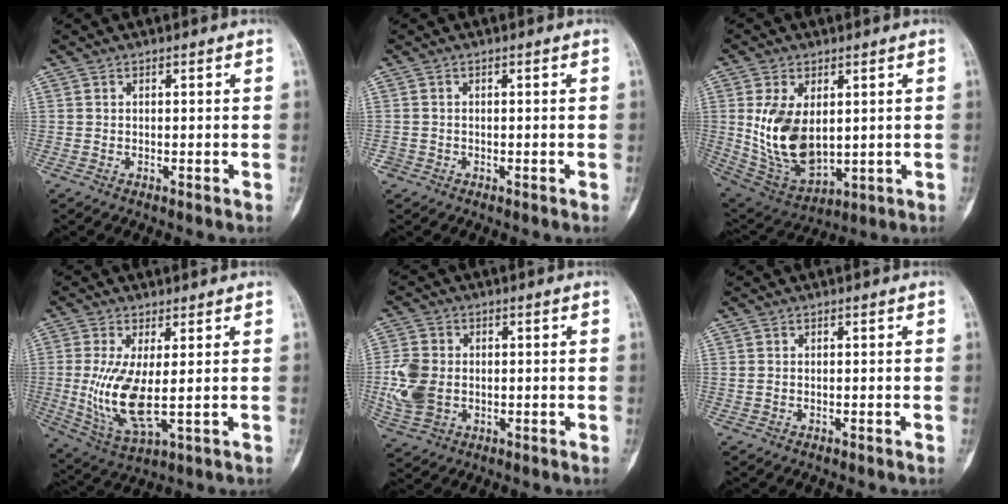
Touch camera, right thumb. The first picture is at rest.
{"total": 1.0, "force": [-0.5, 0.9, -0.1], "torque": [0.002, 0.005, -0.012]}
{"total": 14.4, "force": [1.6, 8.7, 11.3], "torque": [-0.197, -0.014, 0.055]}
{"total": 10.9, "force": [-0.2, 3.9, 10.2], "torque": [-0.221, -0.021, 0.009]}
{"total": 9.5, "force": [-0.7, 7.2, 6.2], "torque": [-0.132, 0.003, -0.009]}
{"total": 0.6, "force": [-0.1, 0.5, 0.4], "torque": [-0.010, 0.006, 0.001]}